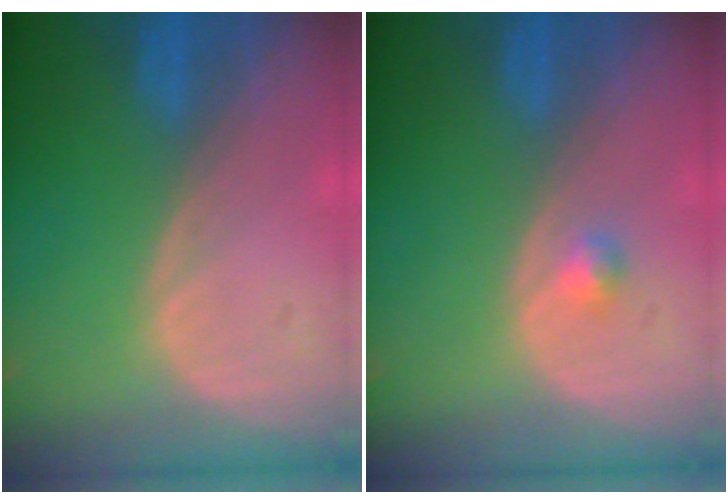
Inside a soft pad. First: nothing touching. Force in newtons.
{"total": 1.5, "press": 1.3, "slide": 0.8}